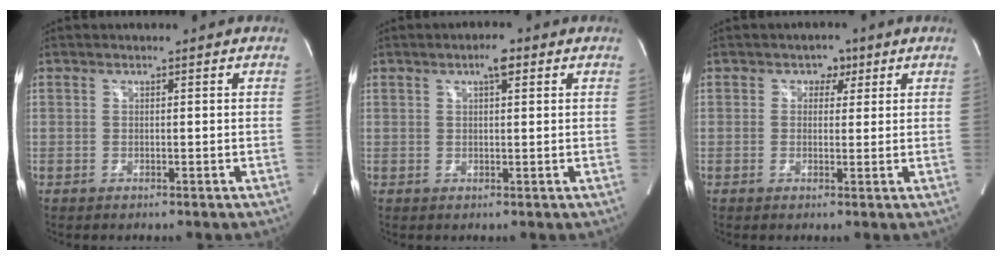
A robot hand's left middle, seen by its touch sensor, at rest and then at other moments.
{"total": 2.7, "force": [1.5, 0.6, 2.2], "torque": [-0.040, 0.009, 0.023]}
{"total": 2.4, "force": [1.1, 2.0, 0.9], "torque": [-0.007, 0.006, 0.010]}